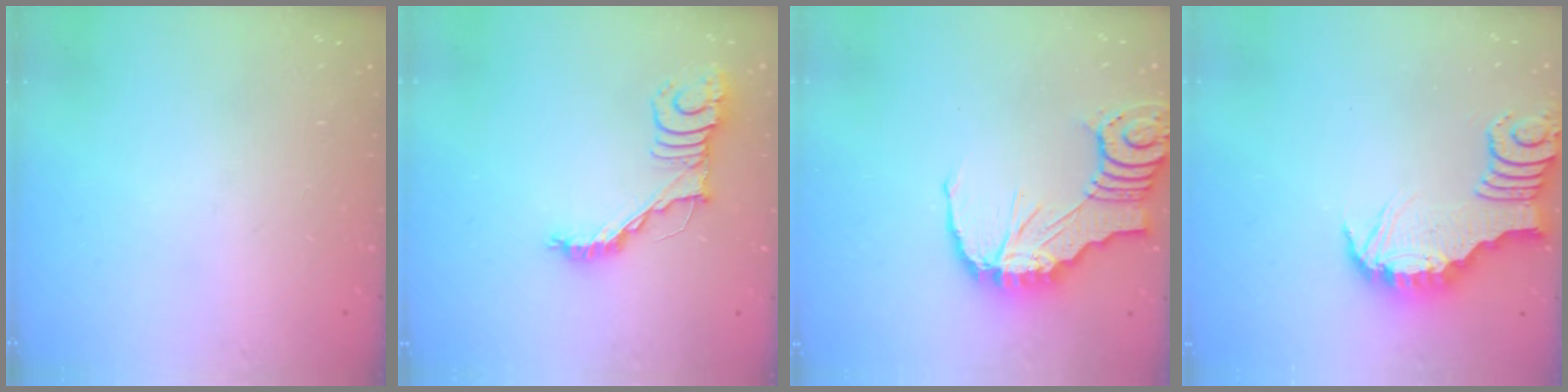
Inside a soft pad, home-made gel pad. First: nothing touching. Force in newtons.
{"total": 12.8, "press": 12.8, "slide": 0.9}
{"total": 14.6, "press": 14.5, "slide": 1.5}
{"total": 3.6, "press": 3.6, "slide": 0.2}